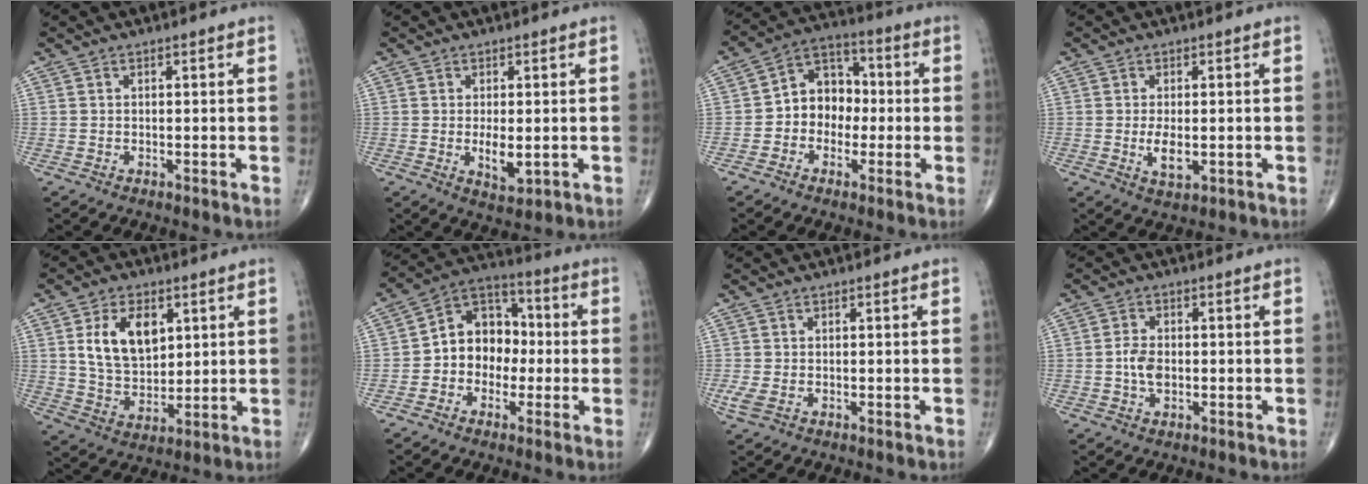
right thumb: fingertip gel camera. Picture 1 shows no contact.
{"total": 3.8, "force": [-0.5, 1.6, 3.4], "torque": [-0.061, -0.008, -0.006]}
{"total": 9.6, "force": [-1.2, 7.8, 5.5], "torque": [-0.046, 0.038, -0.036]}
{"total": 4.1, "force": [-0.5, 2.0, 3.6], "torque": [-0.067, -0.009, -0.006]}
{"total": 12.0, "force": [3.8, 7.6, 8.5], "torque": [-0.127, -0.018, 0.078]}
{"total": 11.3, "force": [-1.2, 9.1, 6.6], "torque": [-0.065, 0.041, -0.036]}
{"total": 2.2, "force": [-0.5, 1.4, 1.6], "torque": [-0.051, -0.001, -0.009]}
{"total": 3.9, "force": [-0.5, 2.4, 3.0], "torque": [-0.056, 0.004, -0.013]}